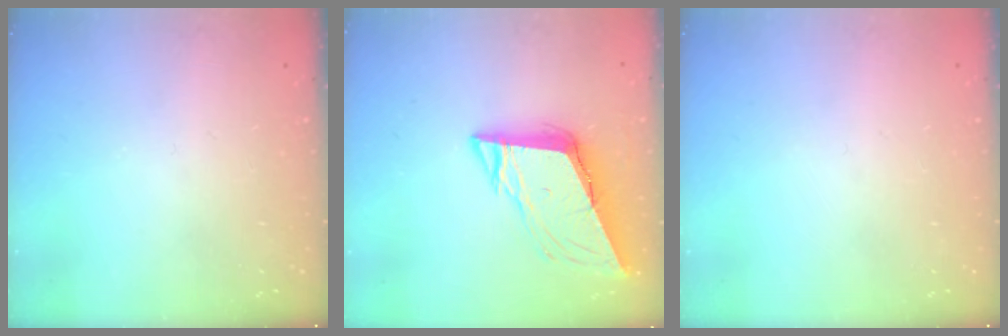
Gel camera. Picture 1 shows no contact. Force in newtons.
{"total": 10.3, "press": 9.9, "slide": 2.9}
{"total": 0.0}